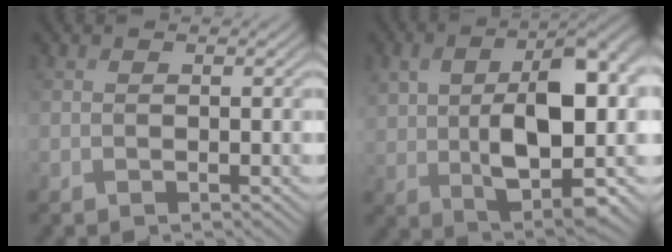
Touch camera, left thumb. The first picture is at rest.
{"total": 13.8, "force": [1.1, 7.1, 11.8], "torque": [-0.203, -0.005, 0.031]}